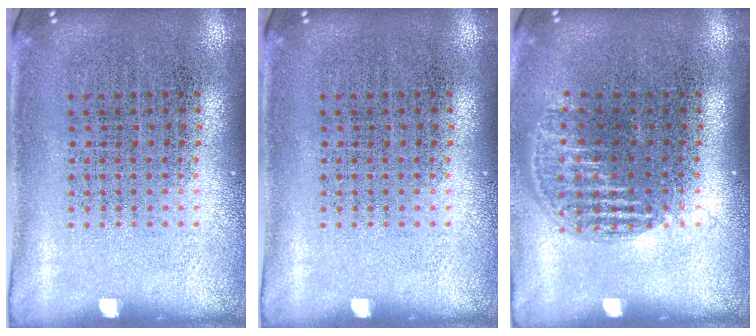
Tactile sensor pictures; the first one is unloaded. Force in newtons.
{"total": 0.0}
{"total": 1.2, "press": 1.1, "slide": 0.5}